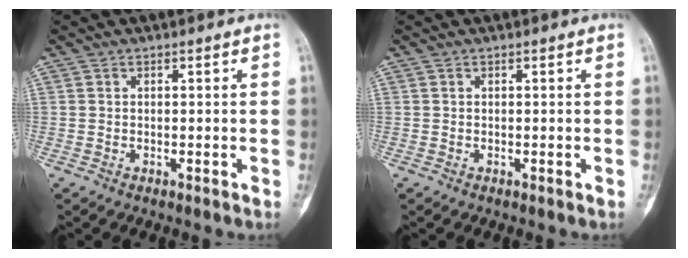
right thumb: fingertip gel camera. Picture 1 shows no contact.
{"total": 0.0}